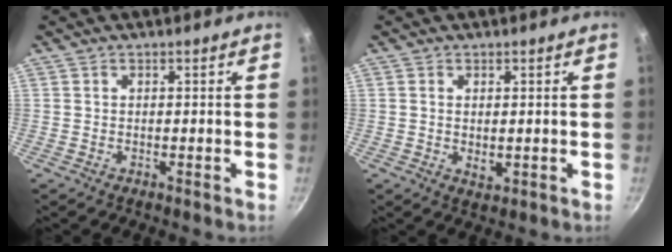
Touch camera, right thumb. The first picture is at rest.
{"total": 2.3, "force": [0.2, 1.4, 1.9], "torque": [-0.030, -0.007, 0.006]}